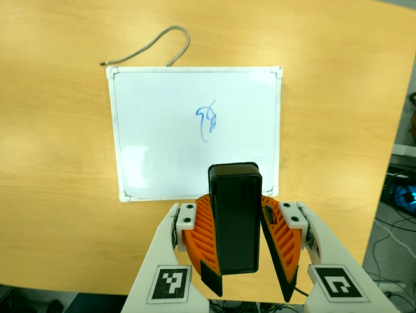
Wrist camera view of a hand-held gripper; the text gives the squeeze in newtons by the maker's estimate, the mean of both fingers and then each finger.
{"total": 7.6, "left": 8.6, "right": 6.6}